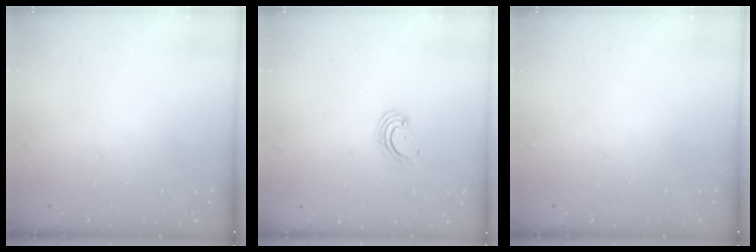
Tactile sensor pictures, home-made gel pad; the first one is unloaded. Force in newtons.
{"total": 2.7, "press": 2.7, "slide": 0.3}
{"total": 0.0}